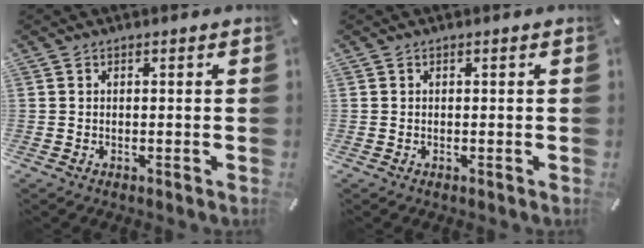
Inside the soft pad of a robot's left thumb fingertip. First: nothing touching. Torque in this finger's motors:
{"motor_torque": [0.03, 0.11, 0.01, -0.01, 0.00]}